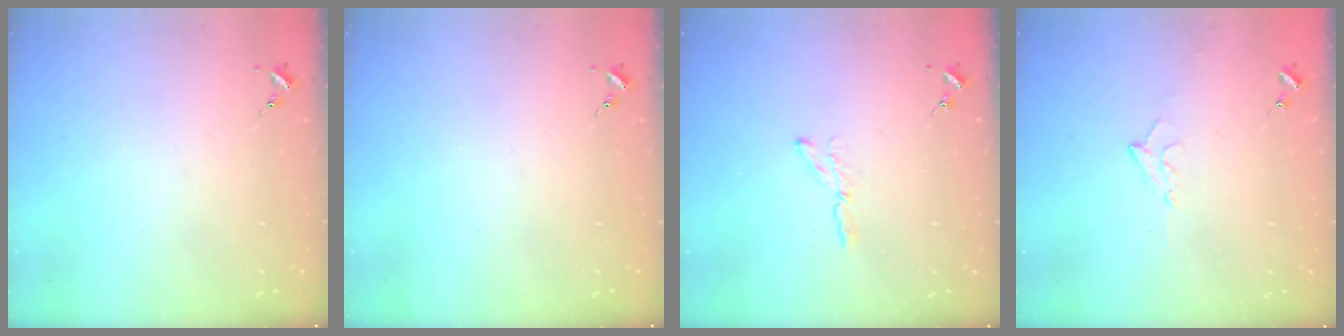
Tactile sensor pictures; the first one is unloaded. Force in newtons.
{"total": 0.0}
{"total": 3.9, "press": 3.8, "slide": 0.4}
{"total": 7.1, "press": 7.0, "slide": 1.2}